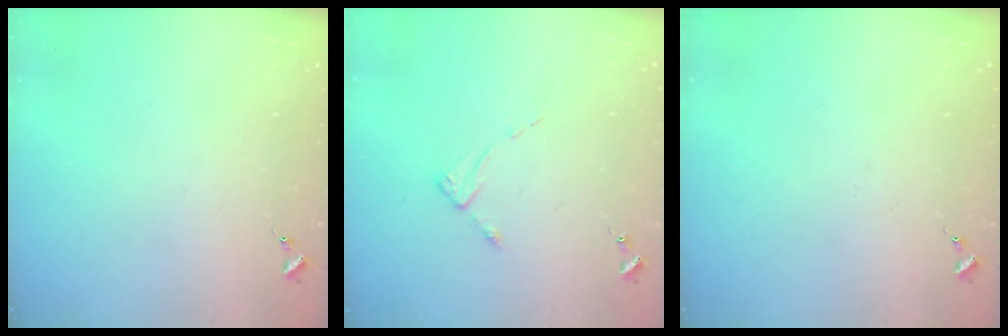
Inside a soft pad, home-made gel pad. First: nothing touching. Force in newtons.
{"total": 2.2, "press": 2.2, "slide": 0.4}
{"total": 0.0}